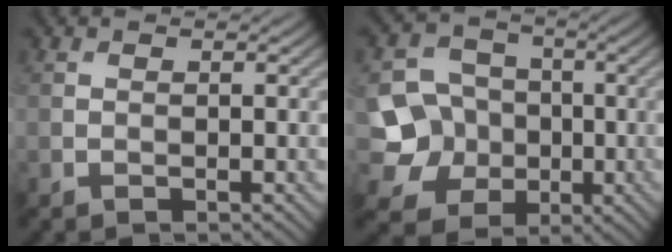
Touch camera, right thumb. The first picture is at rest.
{"total": 9.1, "force": [-1.6, 8.3, 3.4], "torque": [-0.090, -0.019, -0.056]}